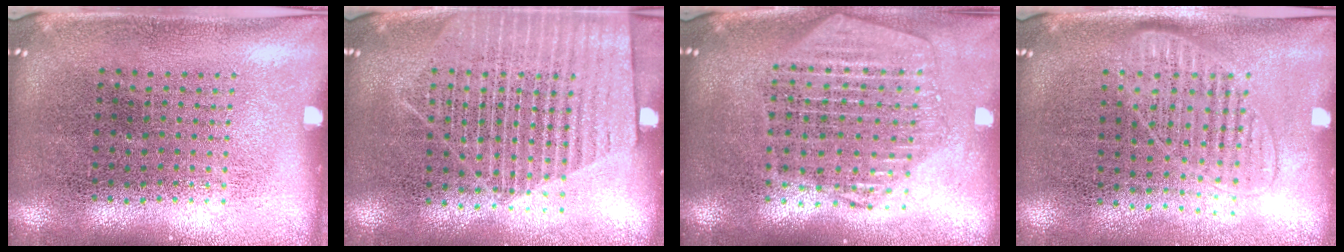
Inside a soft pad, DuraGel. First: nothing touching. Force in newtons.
{"total": 1.7, "press": 1.5, "slide": 0.8}
{"total": 2.2, "press": 2.0, "slide": 1.0}
{"total": 1.4, "press": 1.3, "slide": 0.6}